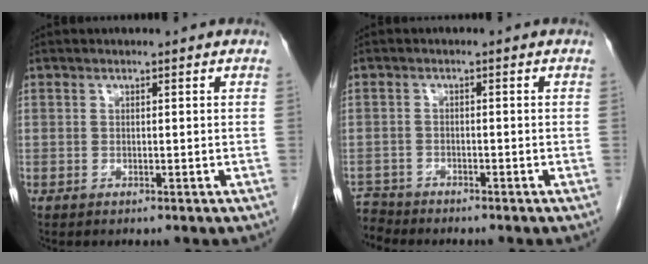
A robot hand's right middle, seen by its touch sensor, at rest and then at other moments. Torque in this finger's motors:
{"motor_torque": [-0.15, -0.07, -0.03, -0.02]}